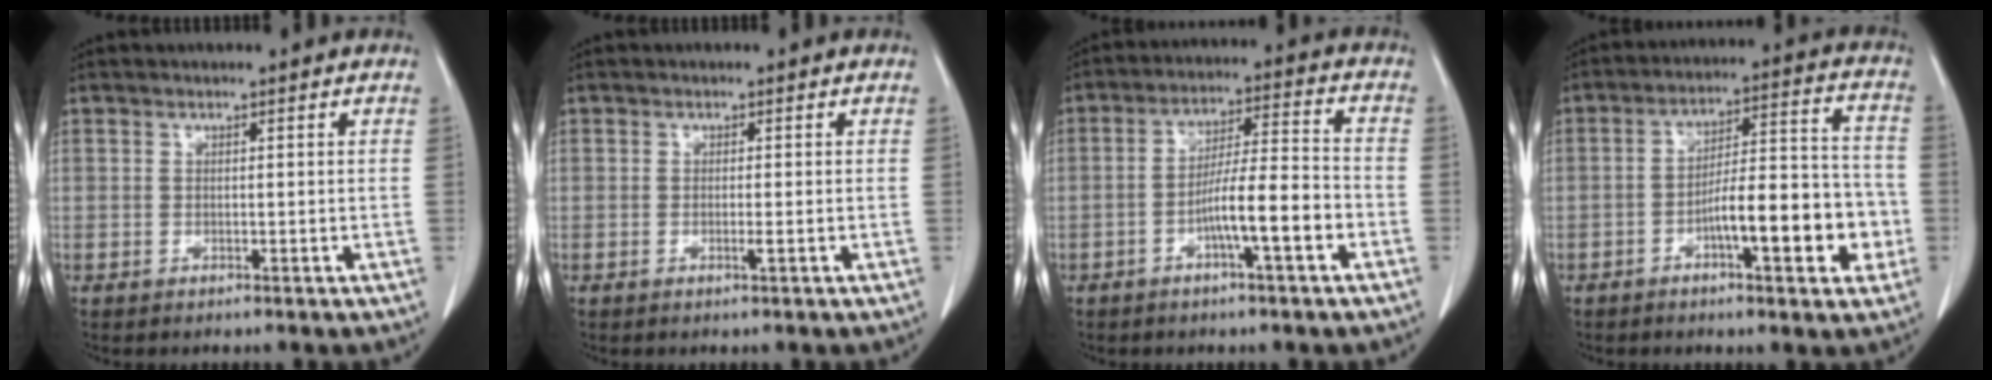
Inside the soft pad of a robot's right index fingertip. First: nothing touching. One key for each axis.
{"total": 0.8, "fx": -0.4, "fy": -0.2, "fz": 0.7, "tx": -0.013, "ty": -0.001, "tz": -0.007}
{"total": 8.9, "fx": -3.6, "fy": 0.5, "fz": 8.1, "tx": -0.143, "ty": 0.014, "tz": -0.063}
{"total": 12.6, "fx": -4.3, "fy": 3.0, "fz": 11.5, "tx": -0.173, "ty": 0.026, "tz": -0.063}